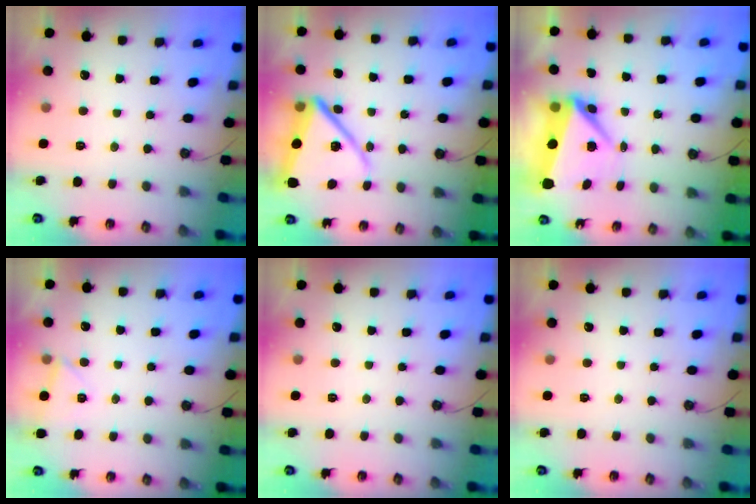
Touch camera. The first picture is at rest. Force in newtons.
{"total": 16.9, "press": 16.9, "slide": 1.5}
{"total": 7.5, "press": 7.4, "slide": 0.9}
{"total": 4.0, "press": 2.3, "slide": 3.2}
{"total": 0.0}
{"total": 0.0}